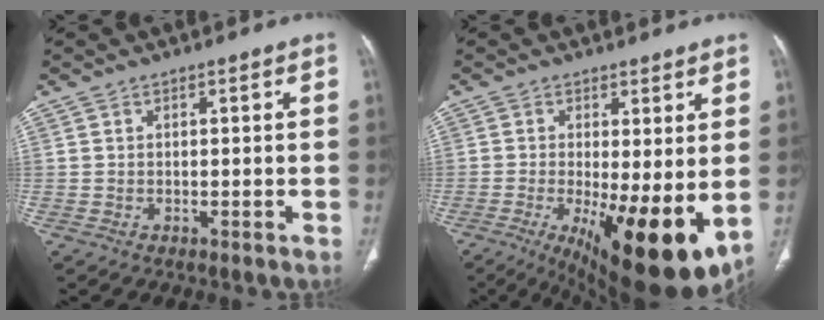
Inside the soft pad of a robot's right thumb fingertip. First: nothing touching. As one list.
[{"total": 16.4, "force": [-3.1, 5.5, 15.1], "torque": [-0.196, -0.029, -0.023]}]